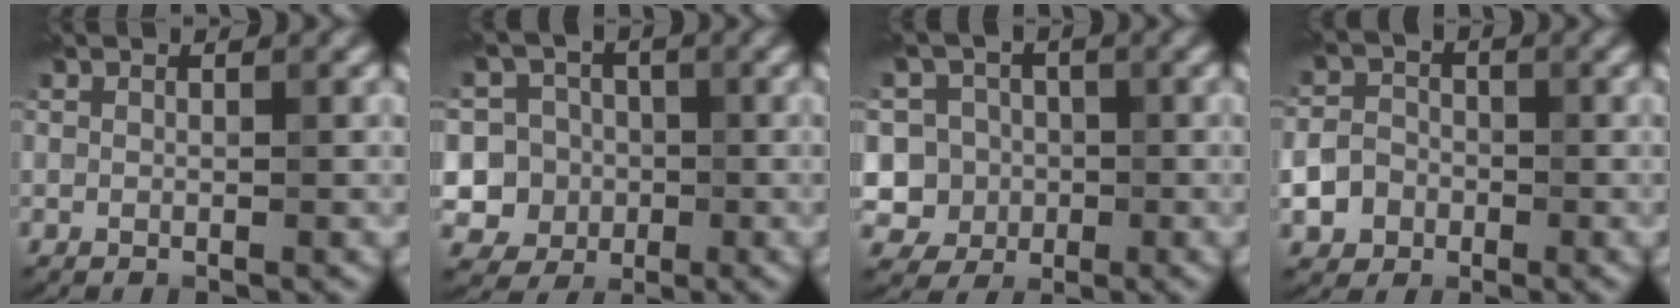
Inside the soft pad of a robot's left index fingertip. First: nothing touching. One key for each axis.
{"total": 6.9, "fx": -1.1, "fy": 6.6, "fz": 1.5, "tx": -0.016, "ty": 0.019, "tz": -0.052}
{"total": 5.6, "fx": -0.6, "fy": 5.4, "fz": 1.2, "tx": -0.006, "ty": 0.025, "tz": -0.041}
{"total": 6.5, "fx": -2.9, "fy": 5.4, "fz": 2.0, "tx": -0.024, "ty": -0.018, "tz": -0.071}